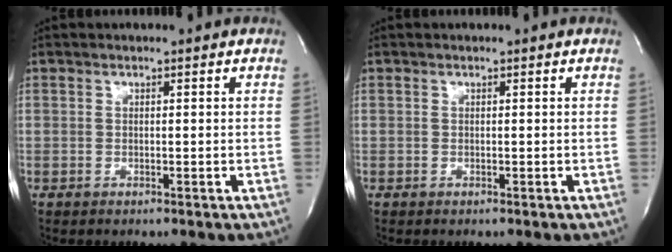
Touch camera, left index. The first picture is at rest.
{"total": 0.0}